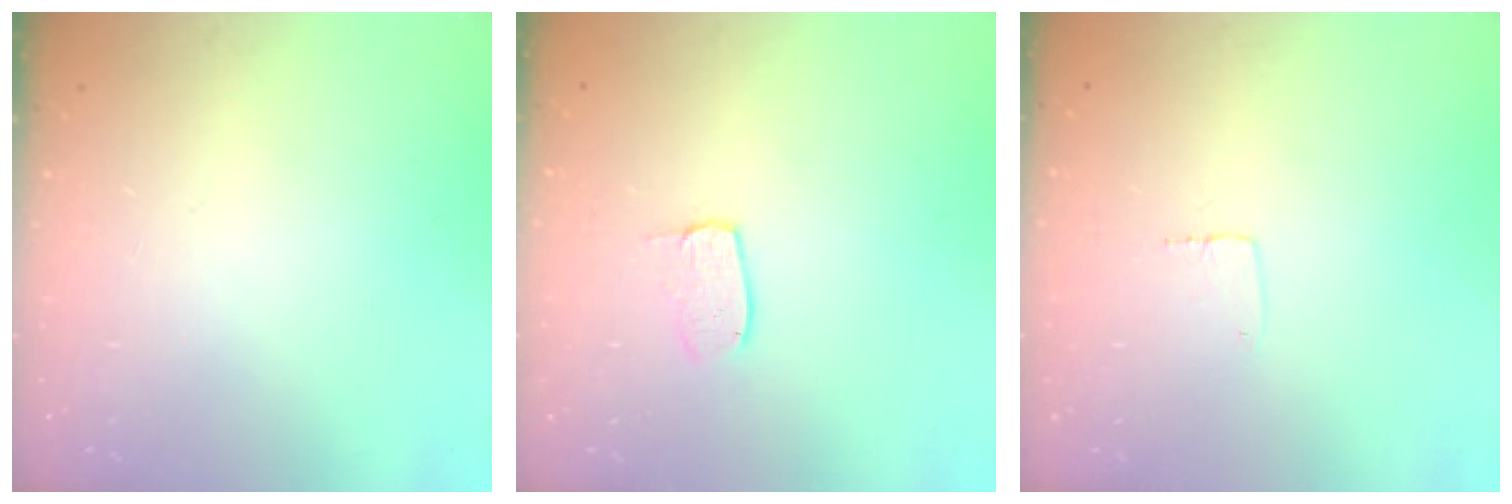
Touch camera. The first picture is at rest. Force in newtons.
{"total": 4.3, "press": 4.3, "slide": 0.2}
{"total": 2.7, "press": 2.7, "slide": 0.1}